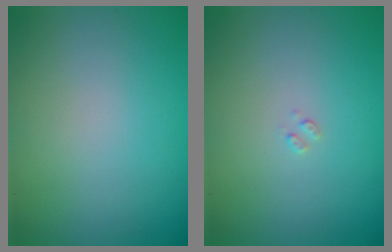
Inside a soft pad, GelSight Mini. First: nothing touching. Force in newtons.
{"total": 0.6, "press": 0.6, "slide": 0.2}